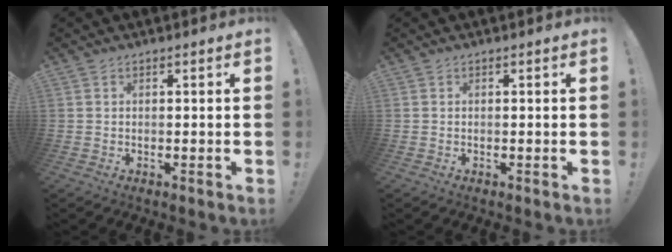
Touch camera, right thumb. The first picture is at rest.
{"total": 0.0}